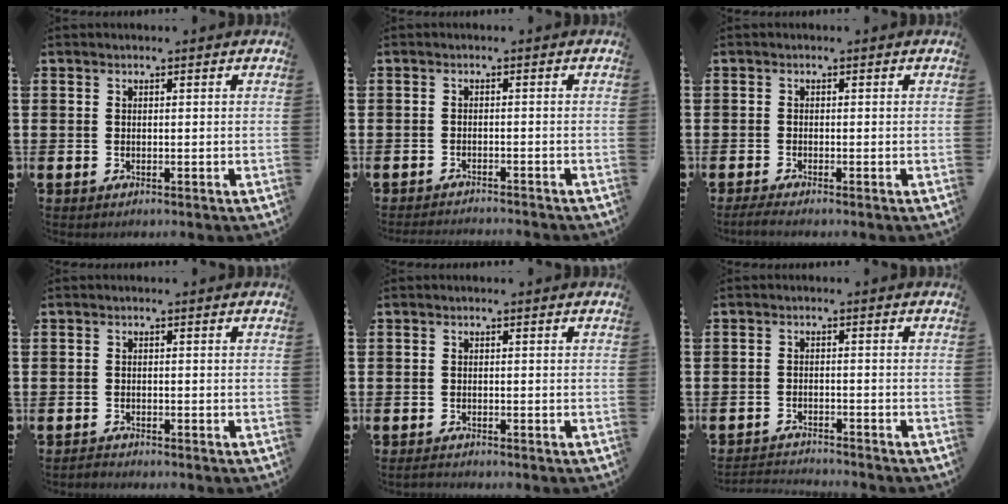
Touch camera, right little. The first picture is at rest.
{"total": 1.3, "force": [-1.3, -0.2, 0.0], "torque": [-0.001, 0.003, -0.026]}
{"total": 0.9, "force": [-0.2, 0.0, 0.9], "torque": [-0.012, 0.000, -0.002]}
{"total": 0.0}
{"total": 0.7, "force": [-0.6, 0.1, 0.2], "torque": [-0.006, -0.001, -0.012]}
{"total": 2.1, "force": [-2.0, -0.1, -0.1], "torque": [-0.002, 0.003, -0.045]}